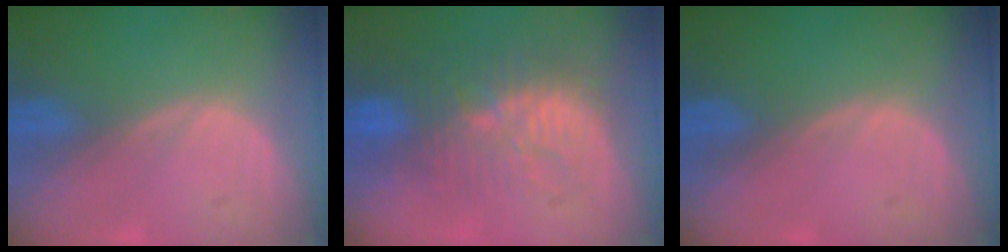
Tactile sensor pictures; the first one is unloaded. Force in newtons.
{"total": 9.2, "press": 9.0, "slide": 2.0}
{"total": 0.0}